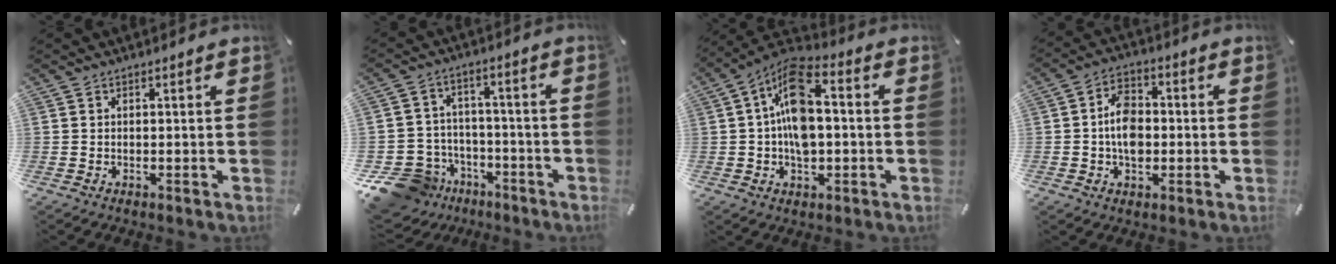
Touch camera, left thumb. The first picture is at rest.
{"total": 12.2, "force": [-7.1, 9.3, 3.3], "torque": [-0.076, 0.050, -0.120]}
{"total": 12.8, "force": [0.3, 7.5, 10.3], "torque": [-0.192, 0.005, 0.008]}
{"total": 8.3, "force": [-1.0, 5.8, 5.8], "torque": [-0.101, 0.010, -0.019]}